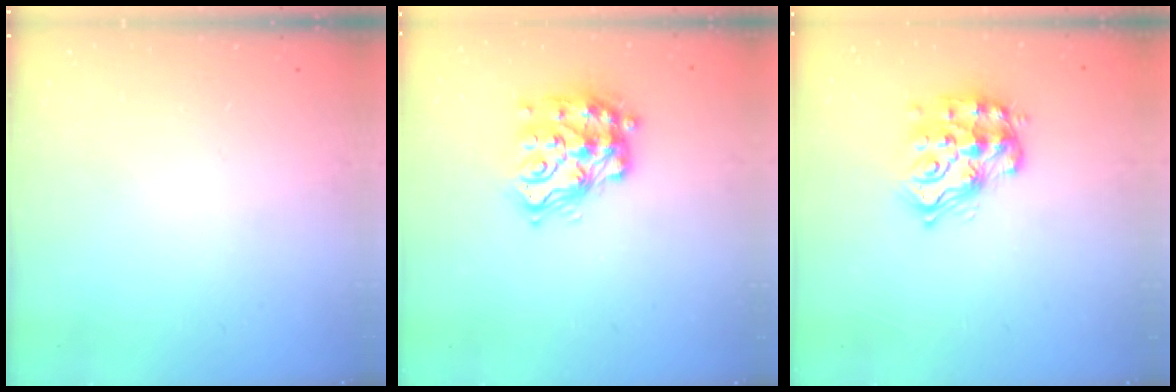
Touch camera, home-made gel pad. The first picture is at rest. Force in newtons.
{"total": 16.0, "press": 15.9, "slide": 1.0}
{"total": 14.8, "press": 14.8, "slide": 1.0}